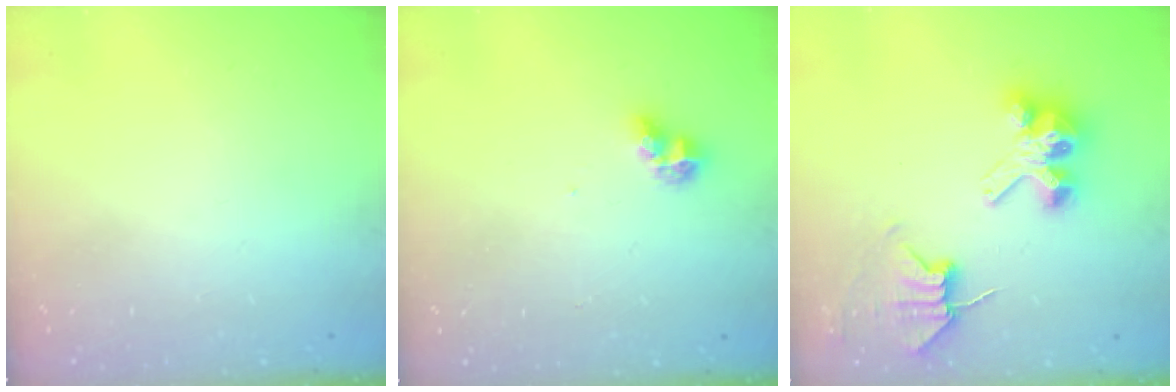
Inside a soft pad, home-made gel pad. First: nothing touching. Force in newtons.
{"total": 6.1, "press": 6.1, "slide": 0.7}
{"total": 7.8, "press": 7.7, "slide": 1.0}